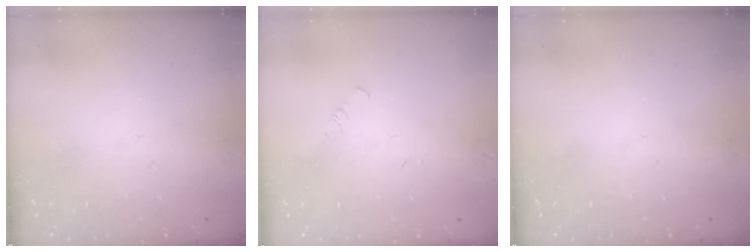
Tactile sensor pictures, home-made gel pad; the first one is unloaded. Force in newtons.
{"total": 1.0, "press": 0.9, "slide": 0.2}
{"total": 0.0}